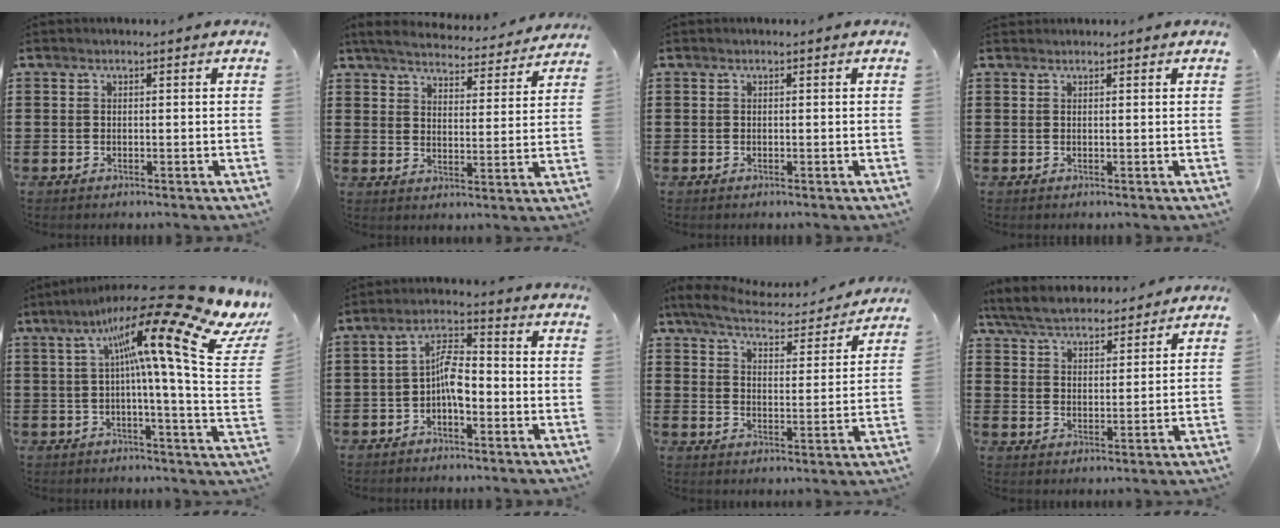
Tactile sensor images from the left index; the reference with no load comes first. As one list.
[{"total": 5.2, "force": [5.0, 0.2, 1.1], "torque": [-0.048, -0.036, 0.086]}, {"total": 0.0}, {"total": 0.7, "force": [0.7, 0.0, 0.0], "torque": [-0.002, 0.001, 0.014]}, {"total": 18.5, "force": [9.0, 2.1, 16.0], "torque": [-0.289, -0.061, 0.128]}, {"total": 6.3, "force": [-1.8, 2.6, 5.5], "torque": [-0.111, 0.014, -0.038]}, {"total": 5.6, "force": [5.2, 0.7, 1.8], "torque": [-0.062, -0.037, 0.087]}, {"total": 6.1, "force": [5.8, 1.2, 1.5], "torque": [-0.054, -0.020, 0.105]}]